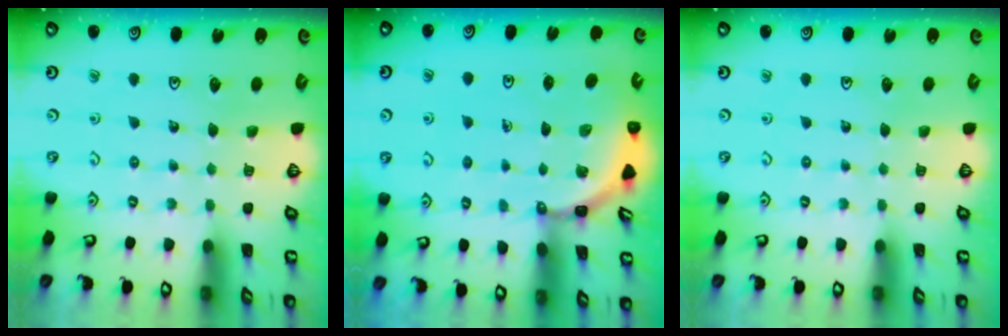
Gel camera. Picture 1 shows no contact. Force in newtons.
{"total": 3.6, "press": 3.6, "slide": 0.2}
{"total": 0.0}